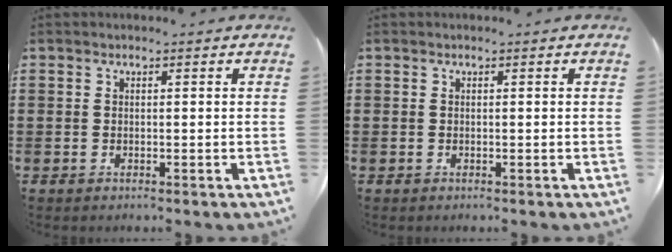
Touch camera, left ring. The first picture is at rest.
{"total": 0.0}